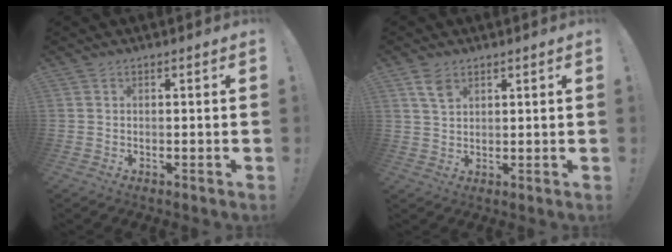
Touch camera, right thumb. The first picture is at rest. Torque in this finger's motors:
{"motor_torque": [0.79, 1.43, 0.00, -0.04, -0.01]}